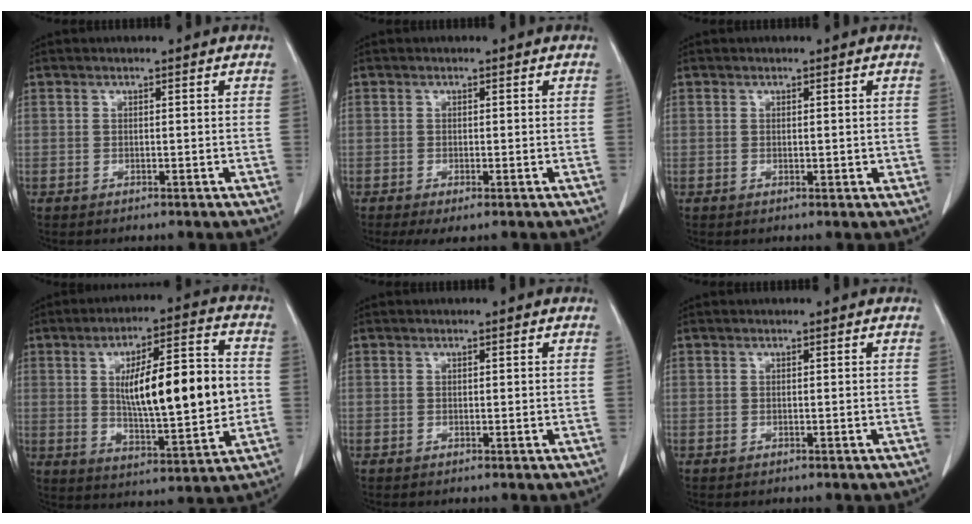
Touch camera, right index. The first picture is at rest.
{"total": 2.2, "force": [-1.1, 0.5, 1.8], "torque": [-0.031, -0.008, -0.016]}
{"total": 0.7, "force": [0.1, 0.4, 0.6], "torque": [-0.007, -0.002, 0.005]}
{"total": 17.0, "force": [0.9, 3.8, 16.5], "torque": [-0.263, 0.013, 0.018]}
{"total": 0.0}
{"total": 0.0}